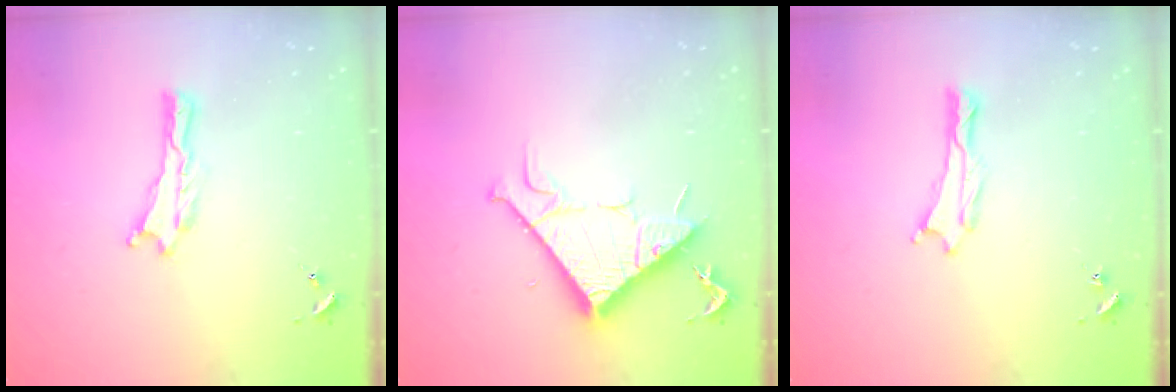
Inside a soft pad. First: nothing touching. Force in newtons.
{"total": 10.7, "press": 10.7, "slide": 0.1}
{"total": 0.0}